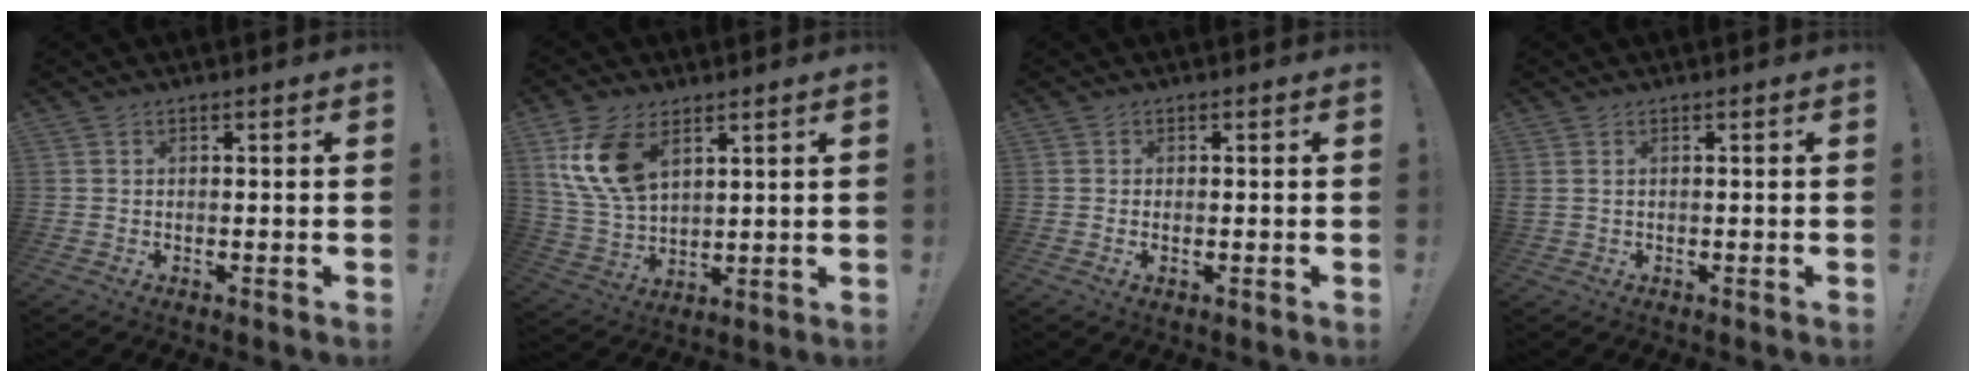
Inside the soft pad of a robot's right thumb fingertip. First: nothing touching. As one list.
[{"total": 13.8, "force": [6.5, 8.0, 9.2], "torque": [-0.192, -0.017, 0.125]}, {"total": 0.6, "force": [0.0, 0.2, 0.5], "torque": [-0.009, -0.001, 0.000]}, {"total": 0.6, "force": [0.3, 0.0, 0.5], "torque": [-0.015, 0.000, 0.006]}]